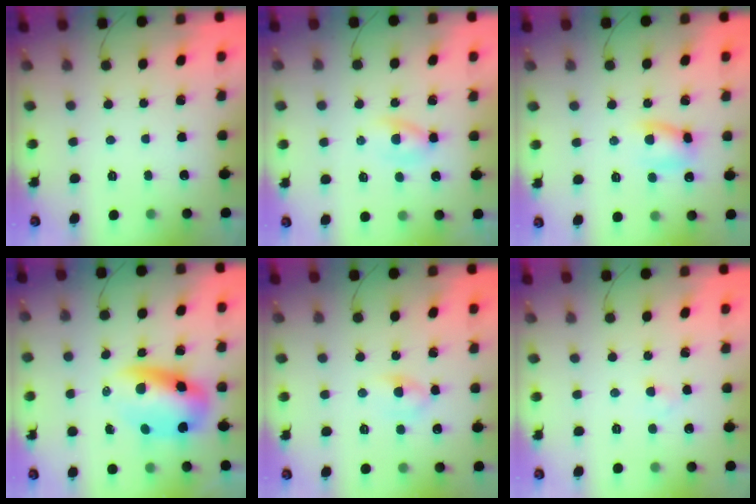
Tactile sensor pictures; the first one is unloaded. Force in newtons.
{"total": 2.7, "press": 2.5, "slide": 1.1}
{"total": 7.4, "press": 7.4, "slide": 0.7}
{"total": 9.7, "press": 9.4, "slide": 2.4}
{"total": 5.2, "press": 4.9, "slide": 1.7}
{"total": 1.6, "press": 1.4, "slide": 0.9}